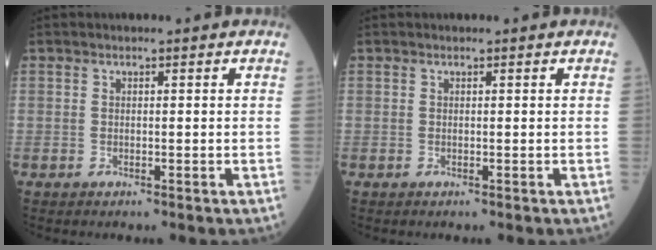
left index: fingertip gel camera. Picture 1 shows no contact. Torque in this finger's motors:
{"motor_torque": [0.00, 0.00, 0.00, 0.00]}